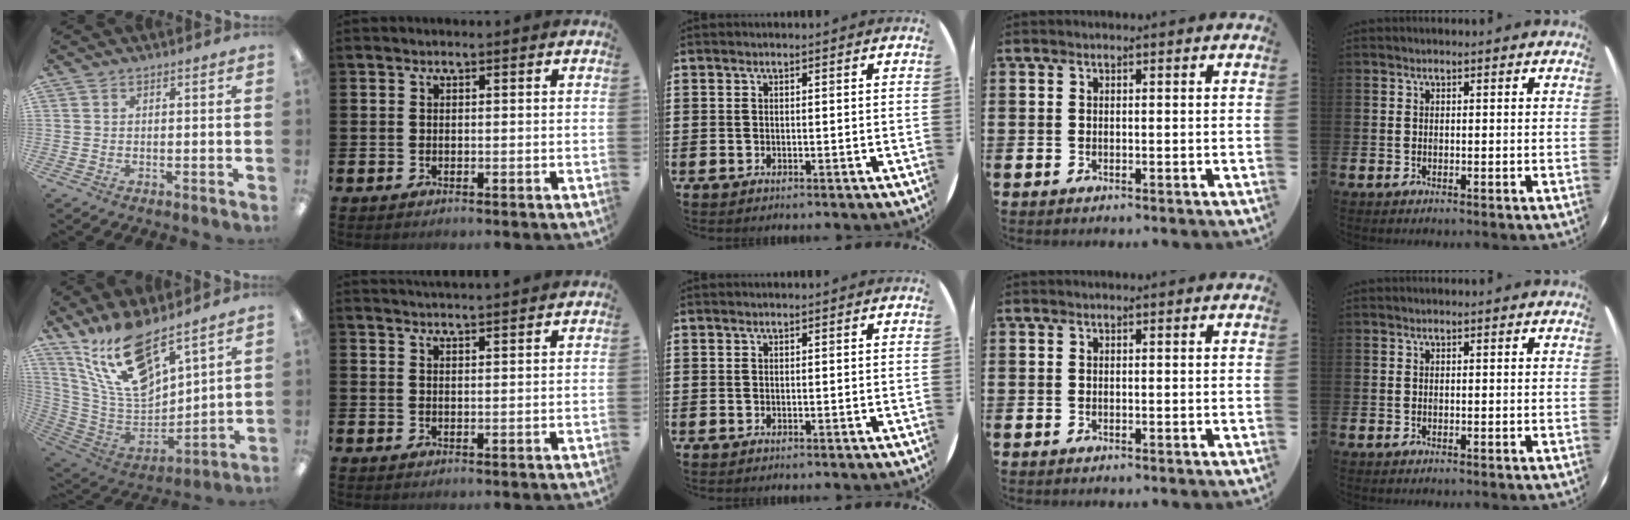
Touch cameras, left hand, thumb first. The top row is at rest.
{"thumb": {"total": 18.6, "force": [13.2, 7.5, 10.7], "torque": [-0.217, -0.084, 0.236]}, "index": {"total": 2.6, "force": [2.6, -0.3, 0.0], "torque": [-0.002, -0.013, 0.048]}}